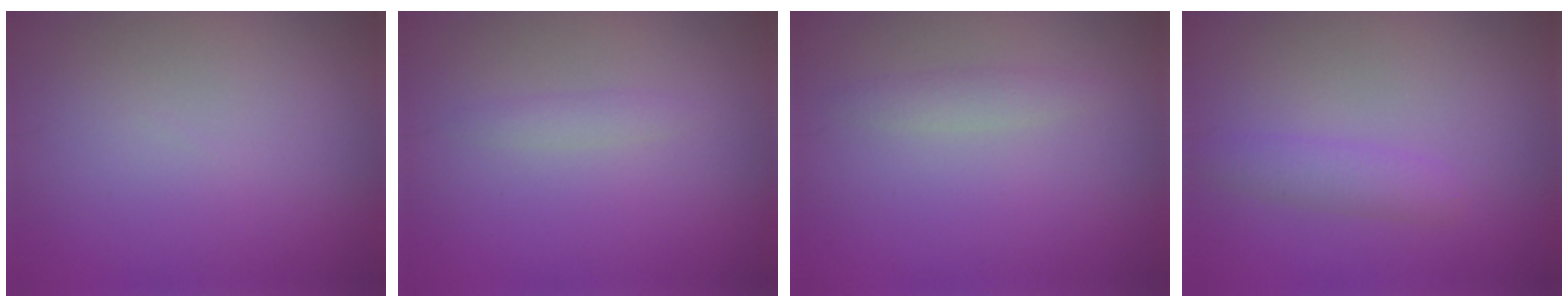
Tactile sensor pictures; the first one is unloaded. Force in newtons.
{"total": 1.0, "press": 1.0, "slide": 0.1}
{"total": 1.2, "press": 1.2, "slide": 0.1}
{"total": 1.9, "press": 1.9, "slide": 0.1}